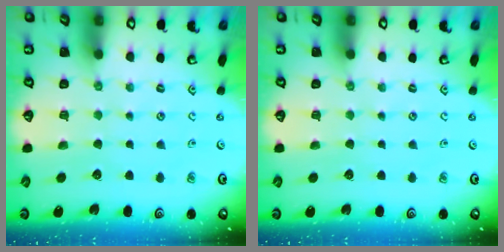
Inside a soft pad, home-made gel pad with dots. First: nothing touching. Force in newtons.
{"total": 0.0}